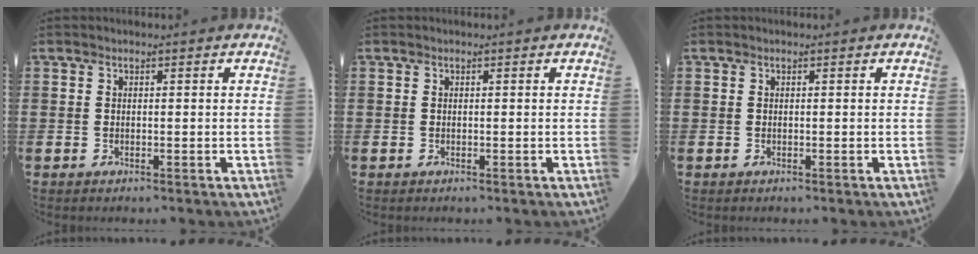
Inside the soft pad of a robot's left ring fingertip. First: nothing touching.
{"total": 0.0}
{"total": 0.0}